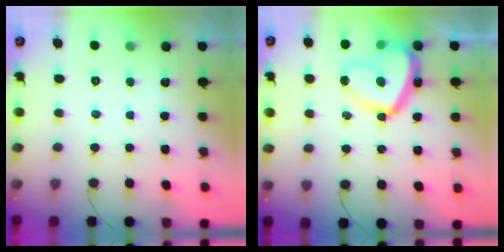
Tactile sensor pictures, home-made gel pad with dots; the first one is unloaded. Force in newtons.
{"total": 14.8, "press": 14.7, "slide": 1.4}